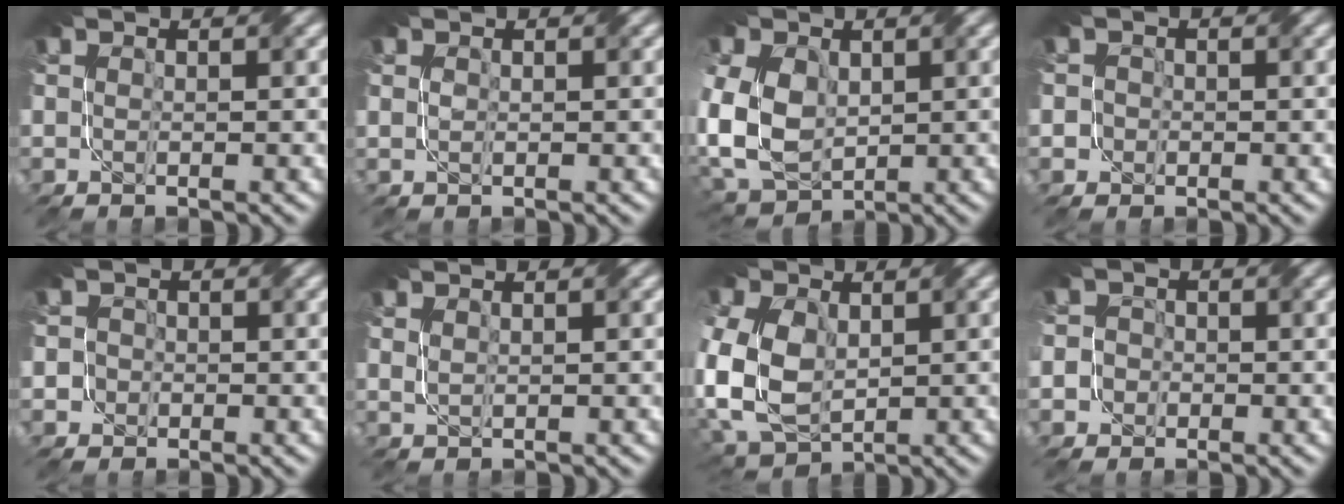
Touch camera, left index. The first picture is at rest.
{"total": 0.0}
{"total": 11.0, "force": [-0.2, 7.7, 7.9], "torque": [-0.179, -0.003, -0.014]}
{"total": 1.4, "force": [-0.2, 1.3, 0.4], "torque": [0.004, 0.006, -0.012]}
{"total": 1.7, "force": [-0.4, 1.6, 0.5], "torque": [0.004, 0.010, -0.016]}
{"total": 0.7, "force": [0.5, 0.0, 0.5], "torque": [-0.018, 0.005, 0.016]}
{"total": 12.0, "force": [-0.6, 8.2, 8.7], "torque": [-0.203, -0.011, -0.014]}
{"total": 2.8, "force": [-0.8, 2.5, 0.8], "torque": [0.006, 0.021, -0.039]}